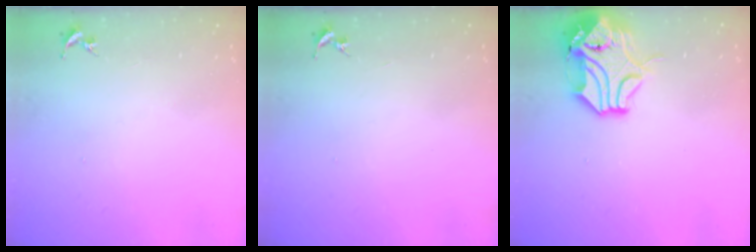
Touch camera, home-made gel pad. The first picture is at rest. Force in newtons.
{"total": 0.0}
{"total": 13.7, "press": 13.5, "slide": 1.8}